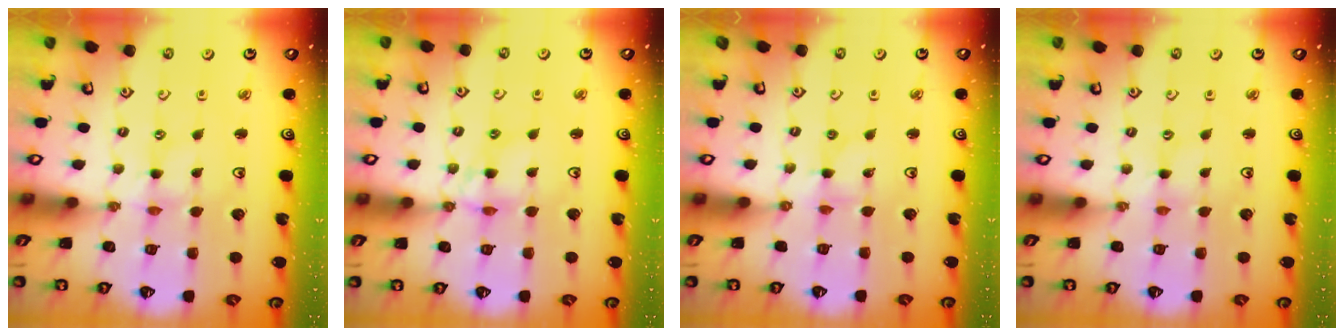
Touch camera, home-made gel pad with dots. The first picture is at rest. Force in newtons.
{"total": 6.5, "press": 6.5, "slide": 0.7}
{"total": 0.8, "press": 0.8, "slide": 0.1}
{"total": 0.7, "press": 0.6, "slide": 0.1}